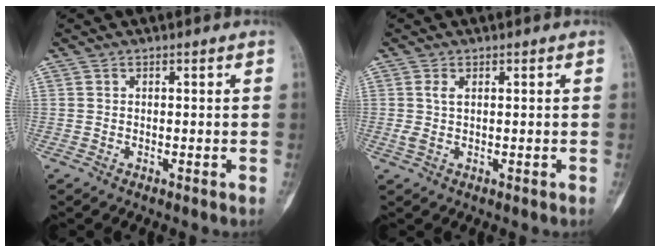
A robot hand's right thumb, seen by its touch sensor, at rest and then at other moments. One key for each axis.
{"total": 2.0, "fx": 0.4, "fy": 0.9, "fz": 1.7, "tx": -0.045, "ty": 0.007, "tz": 0.010}